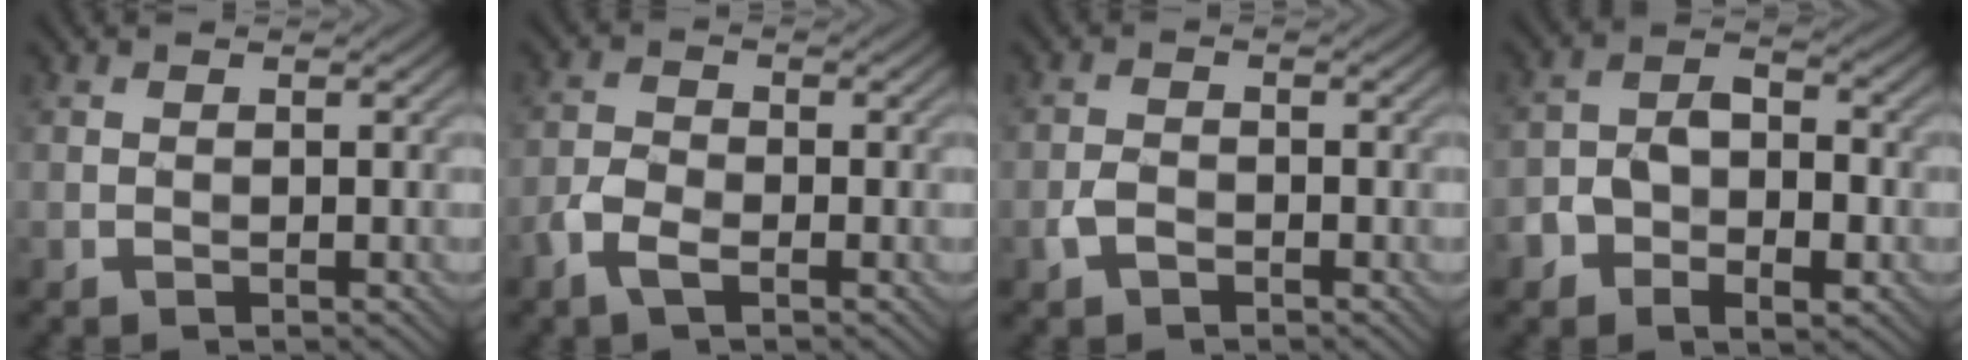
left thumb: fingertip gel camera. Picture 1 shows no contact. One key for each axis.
{"total": 3.5, "fx": -2.0, "fy": 1.6, "fz": 2.4, "tx": -0.054, "ty": 0.000, "tz": -0.047}
{"total": 2.0, "fx": -1.1, "fy": 1.2, "fz": 1.1, "tx": -0.025, "ty": 0.001, "tz": -0.026}
{"total": 7.3, "fx": -3.0, "fy": 4.6, "fz": 4.7, "tx": -0.075, "ty": -0.003, "tz": -0.056}